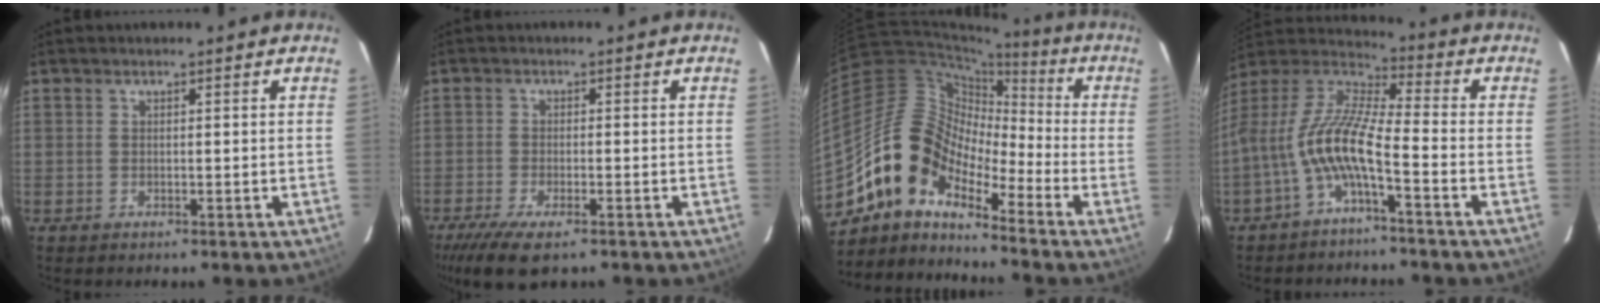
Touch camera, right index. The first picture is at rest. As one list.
[{"total": 9.1, "force": [-6.3, 2.8, 6.0], "torque": [-0.145, -0.036, -0.114]}, {"total": 12.7, "force": [-9.5, 5.9, 6.2], "torque": [-0.102, 0.021, -0.202]}, {"total": 11.8, "force": [-4.2, 2.3, 10.8], "torque": [-0.219, 0.009, -0.087]}]